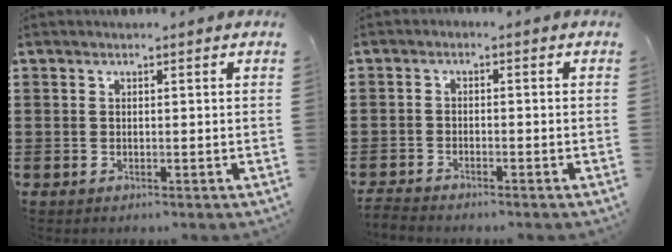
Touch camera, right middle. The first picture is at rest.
{"total": 1.6, "force": [-1.6, -0.1, 0.1], "torque": [-0.003, 0.000, -0.032]}